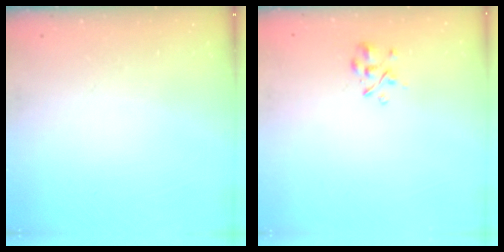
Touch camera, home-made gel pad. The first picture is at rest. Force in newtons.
{"total": 2.7, "press": 2.5, "slide": 1.0}